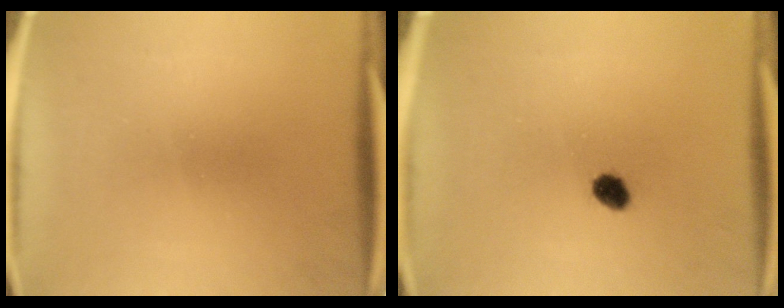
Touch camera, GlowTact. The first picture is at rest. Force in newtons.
{"total": 3.0}